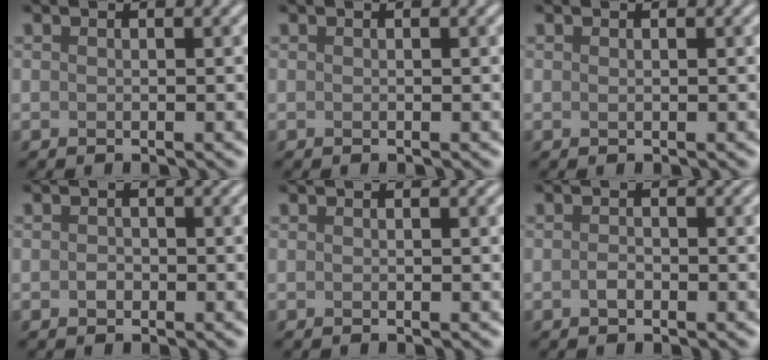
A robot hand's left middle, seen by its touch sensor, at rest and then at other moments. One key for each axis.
{"total": 0.0}
{"total": 0.0}
{"total": 0.8, "fx": -0.3, "fy": 0.6, "fz": 0.4, "tx": -0.009, "ty": -0.002, "tz": -0.007}
{"total": 0.0}
{"total": 1.0, "fx": -0.5, "fy": 0.5, "fz": 0.6, "tx": -0.016, "ty": 0.001, "tz": -0.010}